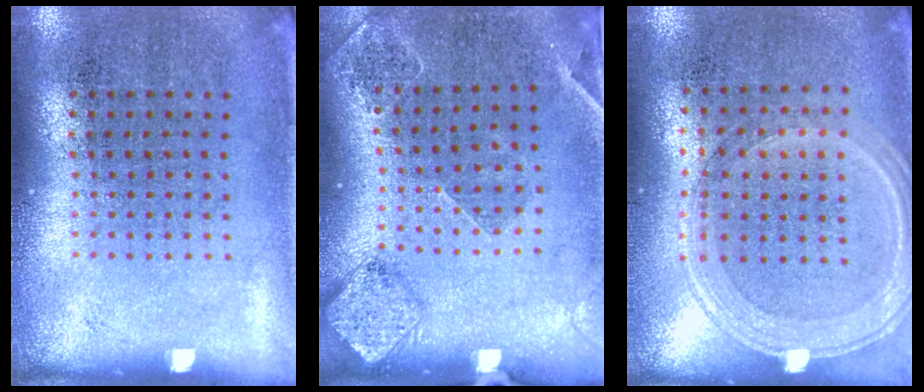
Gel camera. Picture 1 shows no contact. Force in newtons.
{"total": 1.5, "press": 1.5, "slide": 0.4}
{"total": 1.2, "press": 1.2, "slide": 0.4}